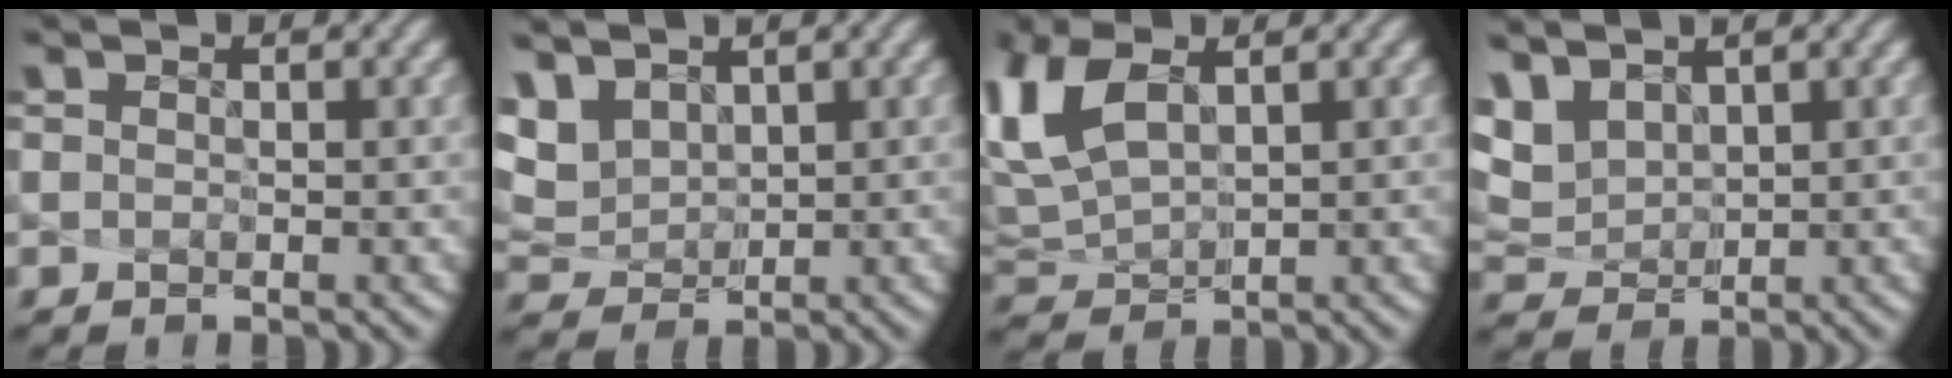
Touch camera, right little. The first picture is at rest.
{"total": 5.2, "force": [3.2, 3.2, 2.6], "torque": [-0.096, 0.009, 0.072]}
{"total": 5.7, "force": [2.0, 3.1, 4.3], "torque": [-0.127, 0.007, 0.055]}
{"total": 4.6, "force": [3.0, 2.6, 2.4], "torque": [-0.093, 0.009, 0.078]}